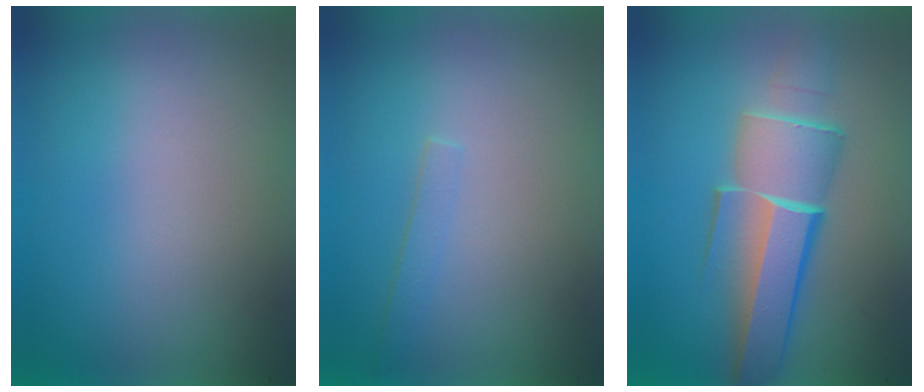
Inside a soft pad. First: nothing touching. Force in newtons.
{"total": 1.1}
{"total": 6.2}